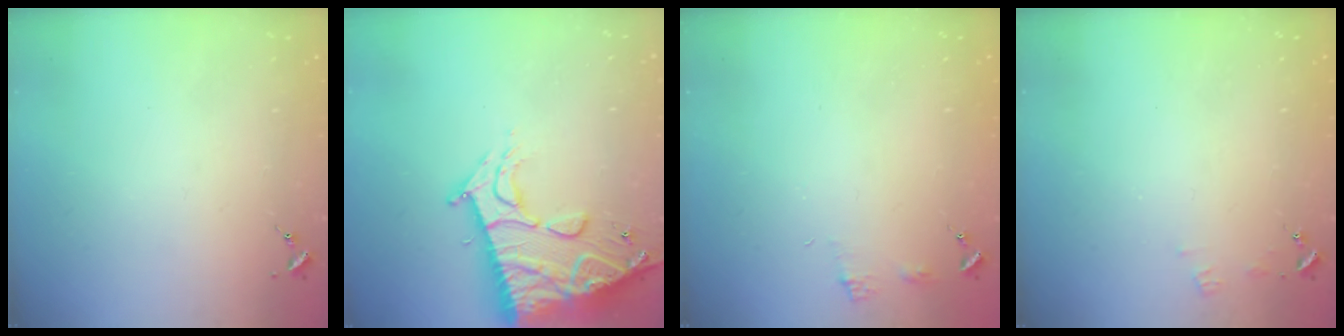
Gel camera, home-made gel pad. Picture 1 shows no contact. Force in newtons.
{"total": 18.9, "press": 18.8, "slide": 1.8}
{"total": 5.1, "press": 5.0, "slide": 0.7}
{"total": 4.2, "press": 4.2, "slide": 0.5}